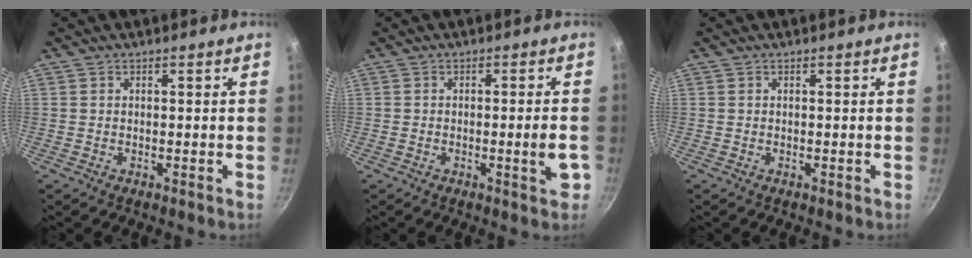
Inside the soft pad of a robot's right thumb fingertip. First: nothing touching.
{"total": 4.1, "force": [-1.2, 0.4, 3.8], "torque": [-0.050, 0.005, -0.015]}
{"total": 0.0}